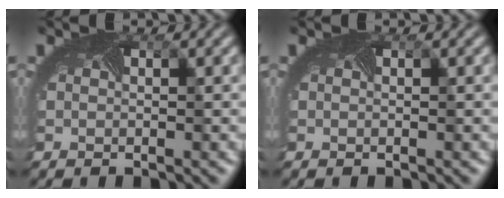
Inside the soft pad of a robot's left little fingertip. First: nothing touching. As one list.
[{"total": 0.0}]